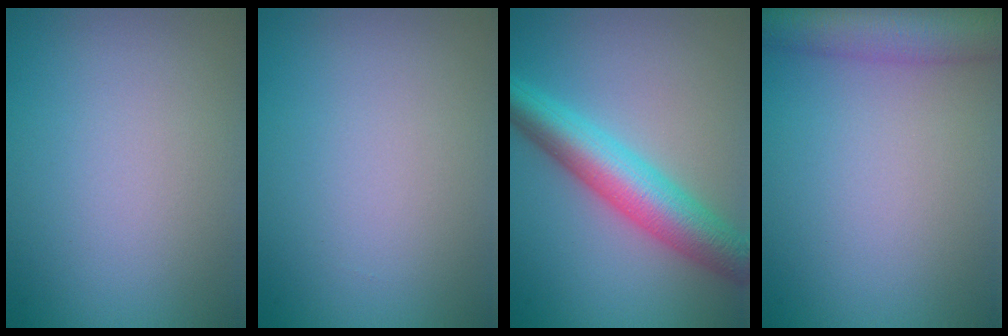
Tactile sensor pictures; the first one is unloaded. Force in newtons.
{"total": 0.0}
{"total": 7.1, "press": 7.1, "slide": 0.1}
{"total": 6.9, "press": 6.9, "slide": 0.2}